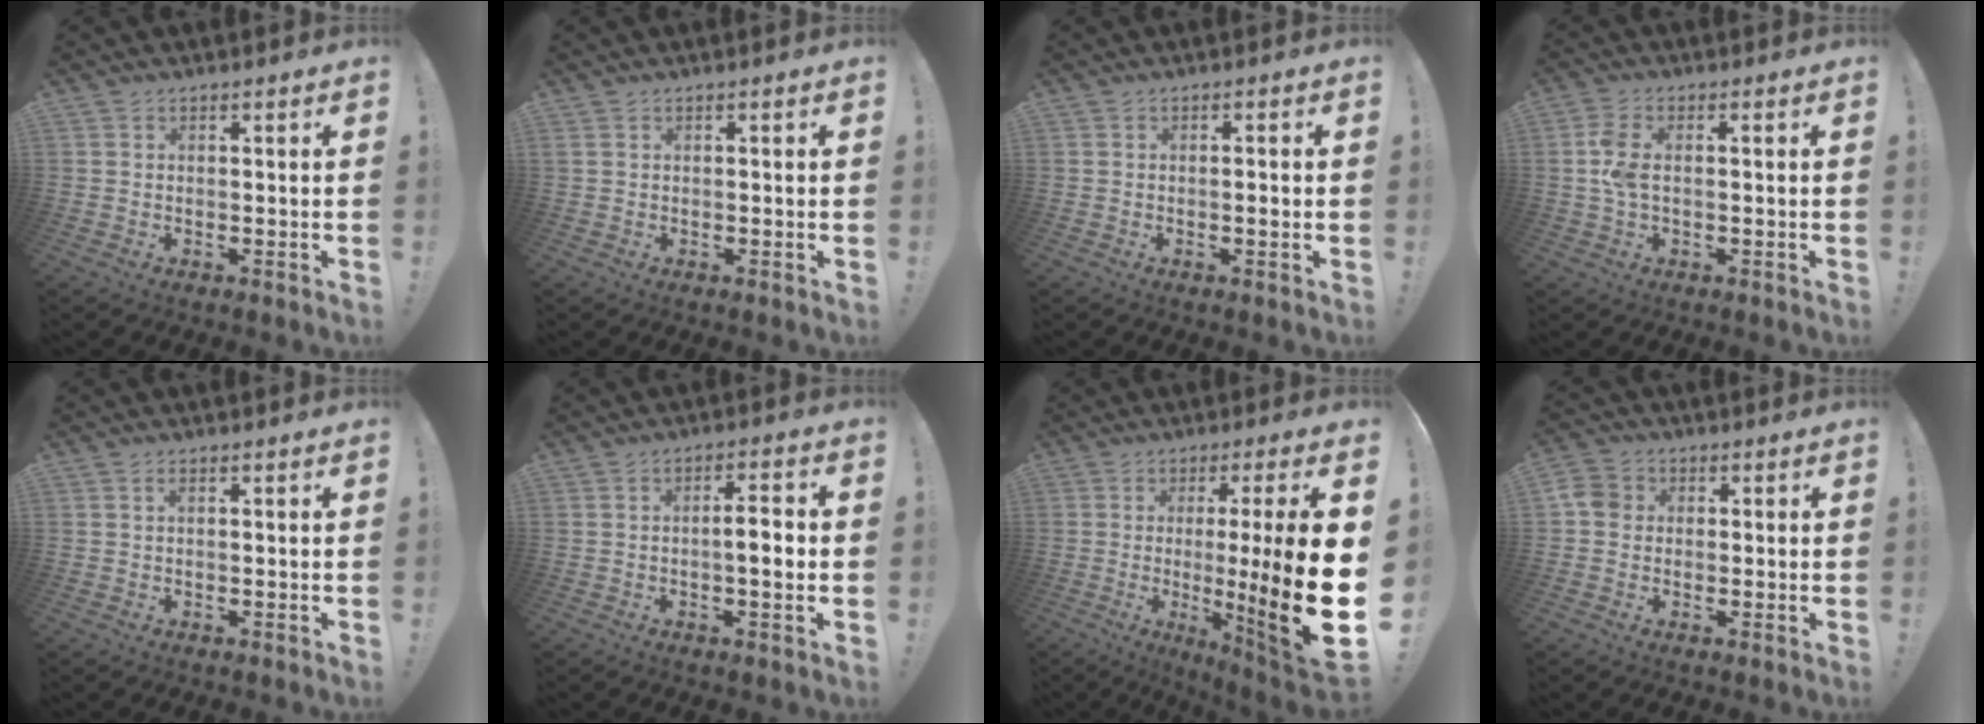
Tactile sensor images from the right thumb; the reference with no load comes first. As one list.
[{"total": 0.6, "force": [0.1, -0.2, 0.6], "torque": [-0.017, 0.002, 0.002]}, {"total": 2.0, "force": [-0.4, -0.1, 1.9], "torque": [-0.030, 0.000, -0.009]}, {"total": 5.6, "force": [-0.2, 2.5, 5.0], "torque": [-0.101, 0.007, -0.004]}, {"total": 0.7, "force": [-0.1, 0.1, 0.6], "torque": [-0.014, 0.002, -0.003]}, {"total": 6.5, "force": [-0.8, 1.2, 6.3], "torque": [-0.102, 0.005, -0.018]}, {"total": 21.7, "force": [-1.0, 1.1, 21.7], "torque": [-0.345, -0.022, -0.015]}, {"total": 5.1, "force": [-0.4, 4.6, 2.3], "torque": [-0.040, 0.018, -0.006]}]